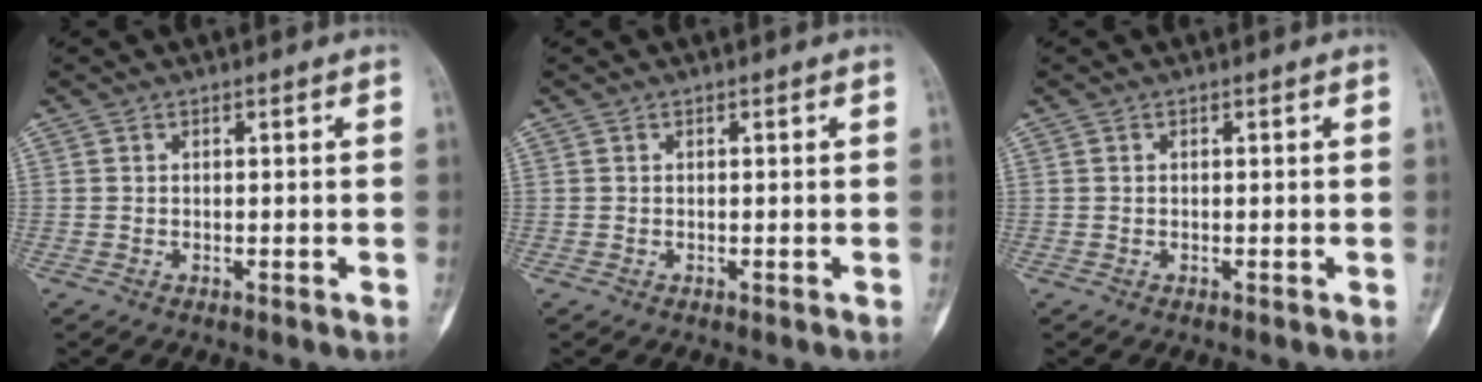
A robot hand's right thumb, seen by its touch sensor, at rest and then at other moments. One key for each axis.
{"total": 0.0}
{"total": 0.0}